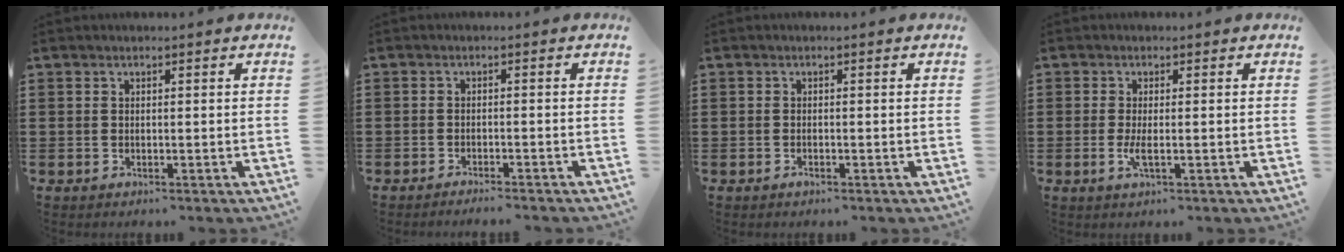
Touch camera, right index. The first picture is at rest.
{"total": 1.7, "force": [-1.7, -0.3, 0.1], "torque": [-0.005, 0.000, -0.035]}
{"total": 0.7, "force": [-0.5, 0.1, 0.6], "torque": [-0.015, -0.008, -0.007]}
{"total": 2.5, "force": [-0.5, 0.3, 2.4], "torque": [-0.059, -0.012, -0.011]}